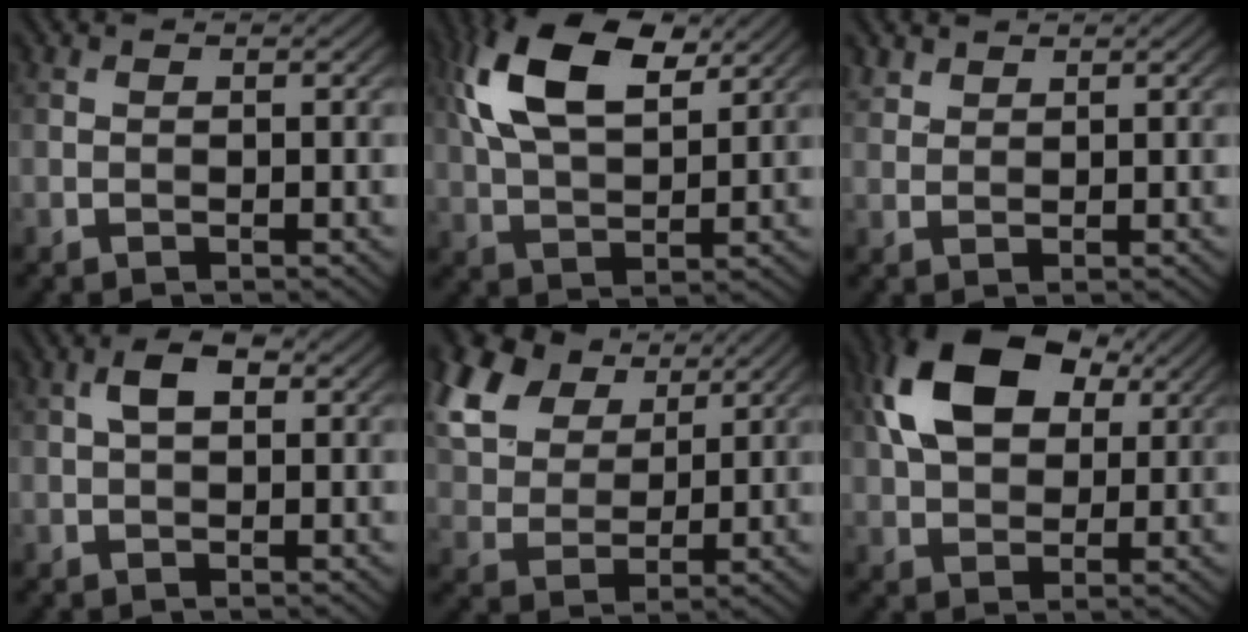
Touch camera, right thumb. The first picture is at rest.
{"total": 13.0, "force": [5.7, 6.3, 9.9], "torque": [-0.220, 0.018, 0.107]}
{"total": 2.2, "force": [1.8, 1.2, 0.6], "torque": [-0.016, 0.003, 0.042]}
{"total": 3.3, "force": [0.9, 1.7, 2.6], "torque": [-0.048, 0.009, 0.011]}
{"total": 13.3, "force": [7.4, 8.0, 7.6], "torque": [-0.215, 0.034, 0.133]}
{"total": 13.2, "force": [4.7, 8.3, 9.2], "torque": [-0.200, 0.025, 0.085]}